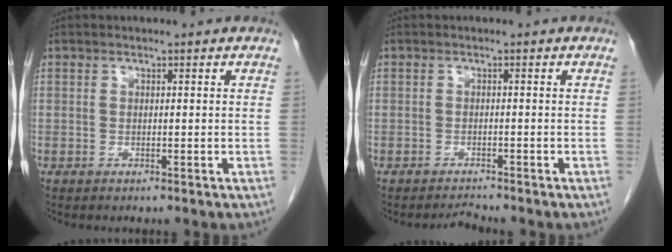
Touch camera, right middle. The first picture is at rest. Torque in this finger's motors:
{"motor_torque": [-0.25, -0.29, -0.11, -0.01]}